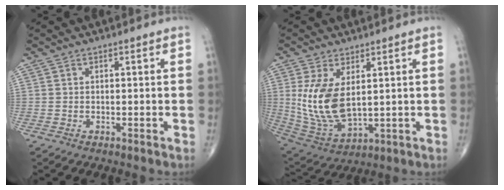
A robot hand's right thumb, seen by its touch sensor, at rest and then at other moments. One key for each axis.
{"total": 13.0, "fx": 2.2, "fy": 6.7, "fz": 10.9, "tx": -0.220, "ty": -0.019, "tz": 0.064}